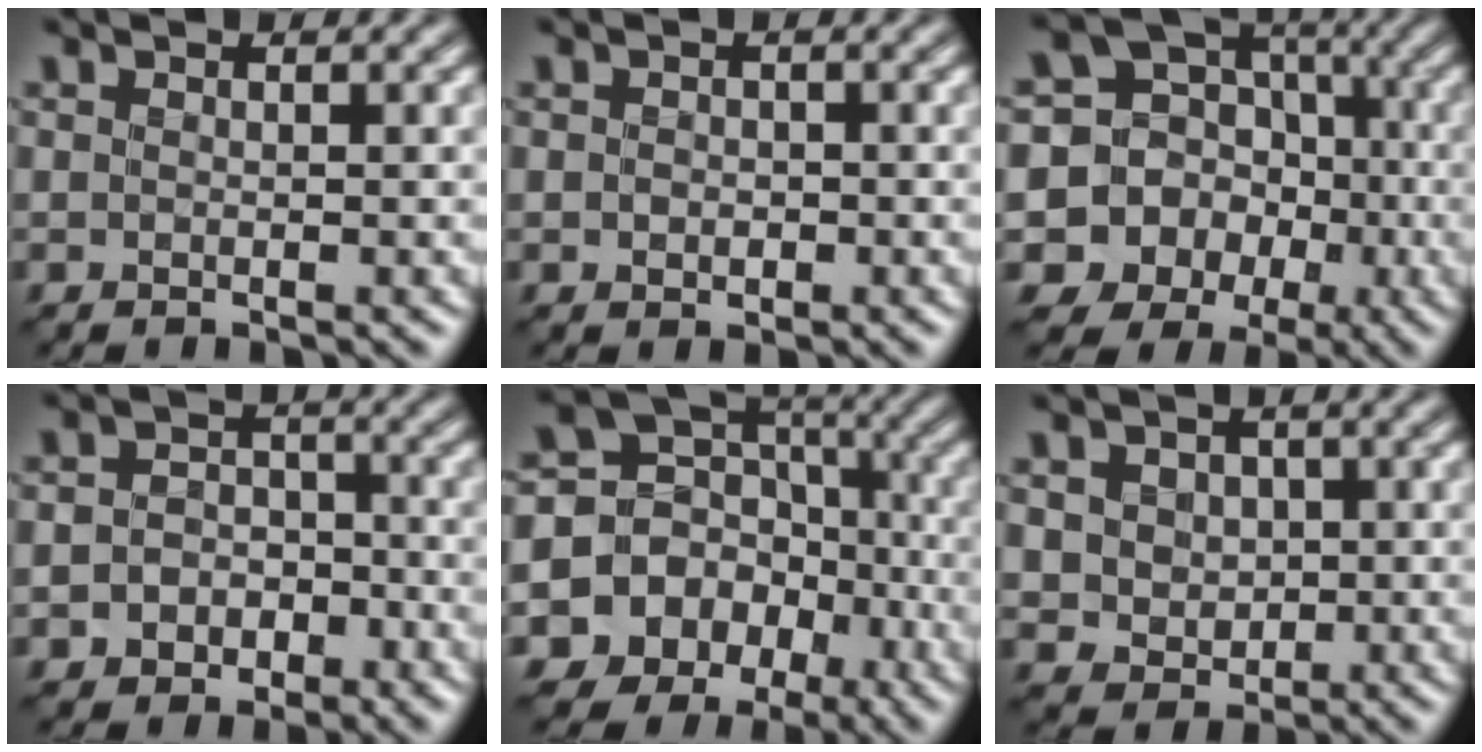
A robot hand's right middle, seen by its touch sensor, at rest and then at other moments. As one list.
[{"total": 0.9, "force": [-0.1, 0.8, 0.5], "torque": [-0.010, -0.004, -0.004]}, {"total": 14.0, "force": [-4.3, 12.8, 3.7], "torque": [-0.109, -0.016, -0.075]}, {"total": 3.9, "force": [-1.7, 3.2, 1.5], "torque": [0.002, 0.004, -0.040]}, {"total": 14.2, "force": [-5.6, 12.6, 3.7], "torque": [-0.091, -0.018, -0.092]}, {"total": 3.9, "force": [0.7, 3.3, 1.9], "torque": [-0.034, 0.007, 0.005]}]